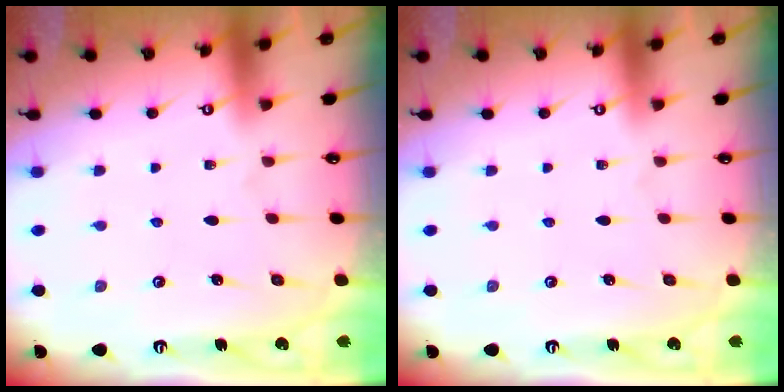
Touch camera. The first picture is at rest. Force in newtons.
{"total": 0.0}